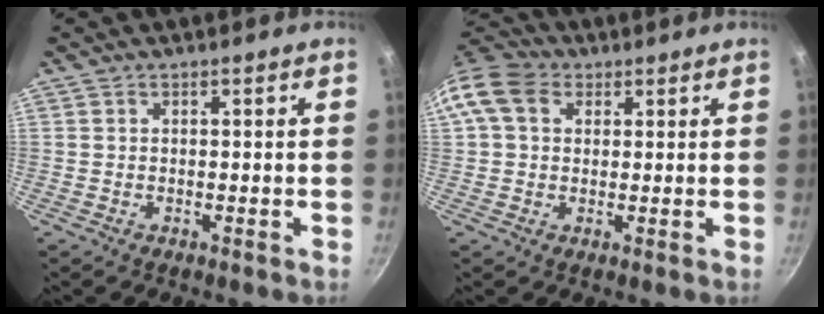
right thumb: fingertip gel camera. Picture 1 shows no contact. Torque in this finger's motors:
{"motor_torque": [-0.37, 1.84, 0.41, -0.34, 0.10]}